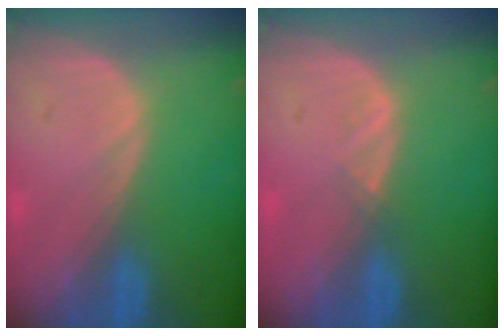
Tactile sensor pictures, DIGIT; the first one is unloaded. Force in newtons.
{"total": 1.0, "press": 0.9, "slide": 0.5}